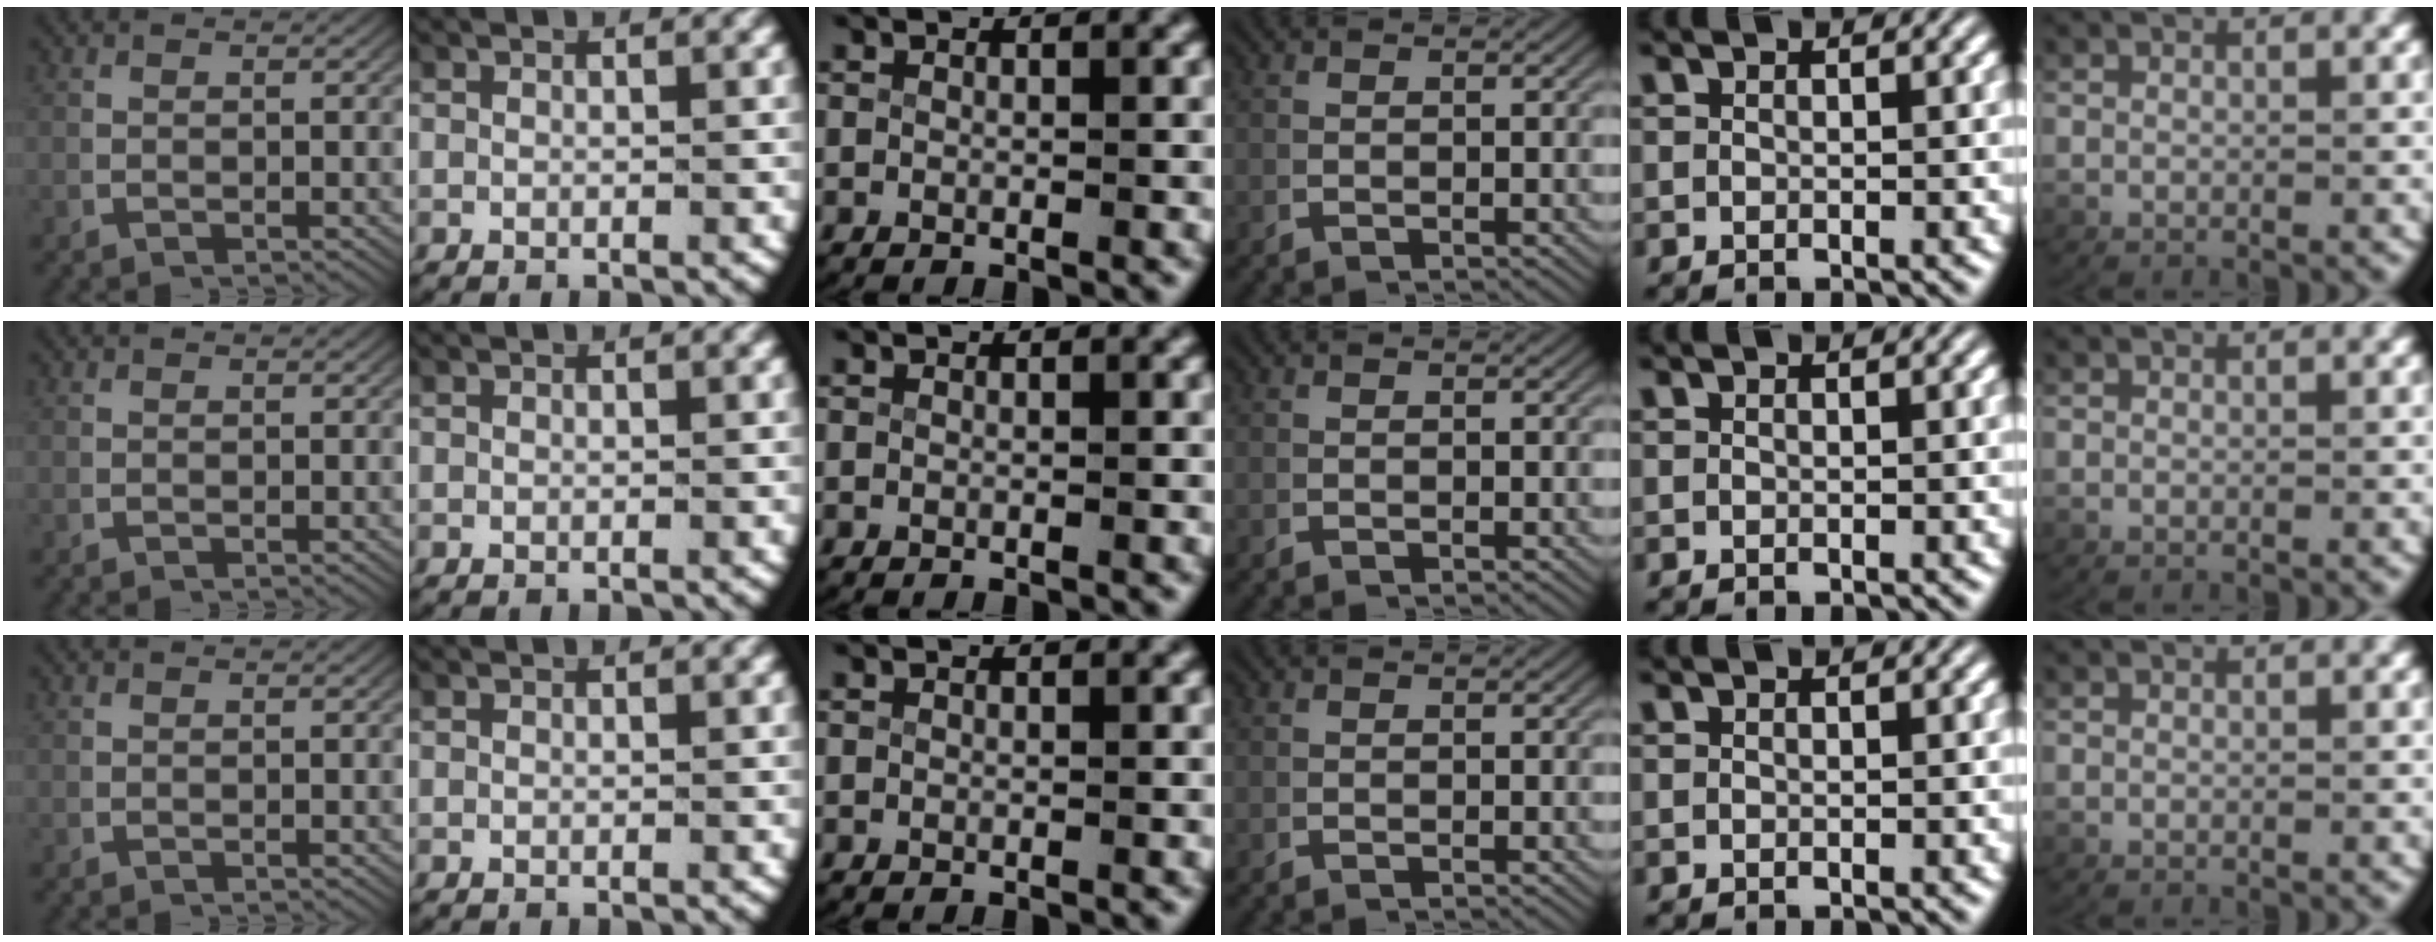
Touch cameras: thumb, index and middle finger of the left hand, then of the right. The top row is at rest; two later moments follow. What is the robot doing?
{"motion": "lift_and_place", "object": "paper"}